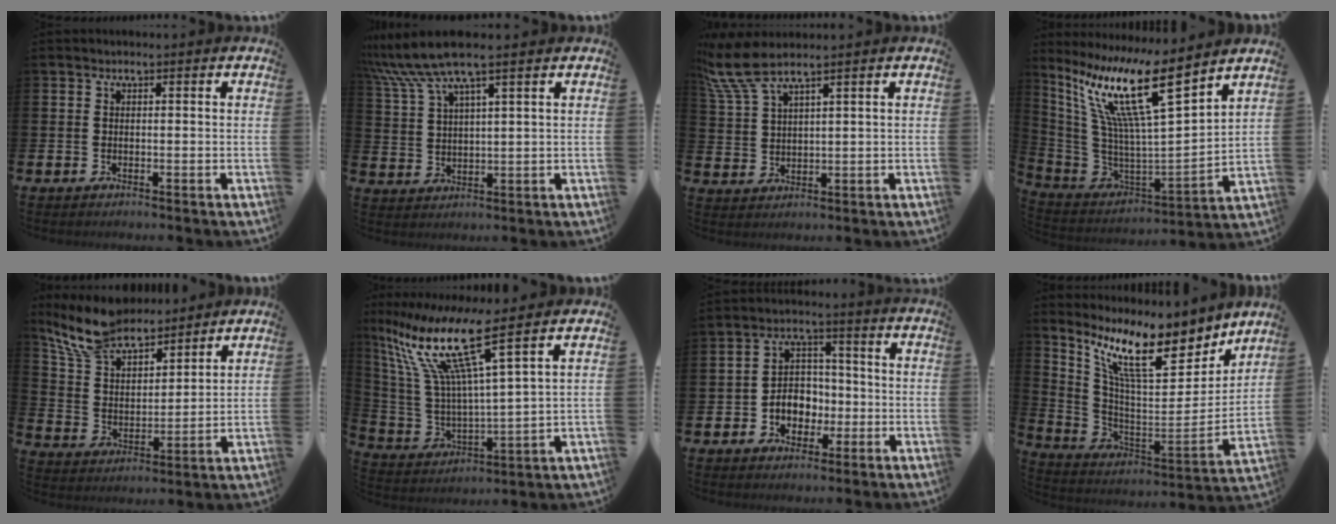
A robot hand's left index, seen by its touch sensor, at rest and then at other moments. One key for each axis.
{"total": 7.9, "fx": 6.4, "fy": 0.8, "fz": 4.5, "tx": -0.108, "ty": -0.013, "tz": 0.115}
{"total": 7.1, "fx": 5.8, "fy": 1.1, "fz": 3.9, "tx": -0.096, "ty": -0.012, "tz": 0.107}
{"total": 14.9, "fx": 9.4, "fy": 2.4, "fz": 11.4, "tx": -0.259, "ty": -0.064, "tz": 0.151}
{"total": 9.1, "fx": 8.3, "fy": 2.8, "fz": 2.5, "tx": -0.091, "ty": -0.035, "tz": 0.155}
{"total": 12.9, "fx": 8.6, "fy": 1.8, "fz": 9.5, "tx": -0.226, "ty": -0.054, "tz": 0.135}
{"total": 4.9, "fx": -1.5, "fy": 4.2, "fz": 1.9, "tx": -0.034, "ty": 0.009, "tz": -0.035}
{"total": 12.4, "fx": 9.3, "fy": 3.3, "fz": 7.5, "tx": -0.168, "ty": -0.061, "tz": 0.156}